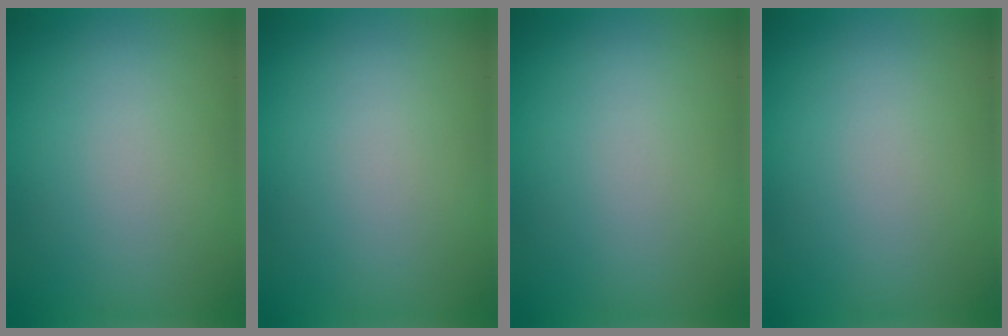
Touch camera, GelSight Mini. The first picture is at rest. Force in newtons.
{"total": 0.0}
{"total": 0.0}
{"total": 0.0}